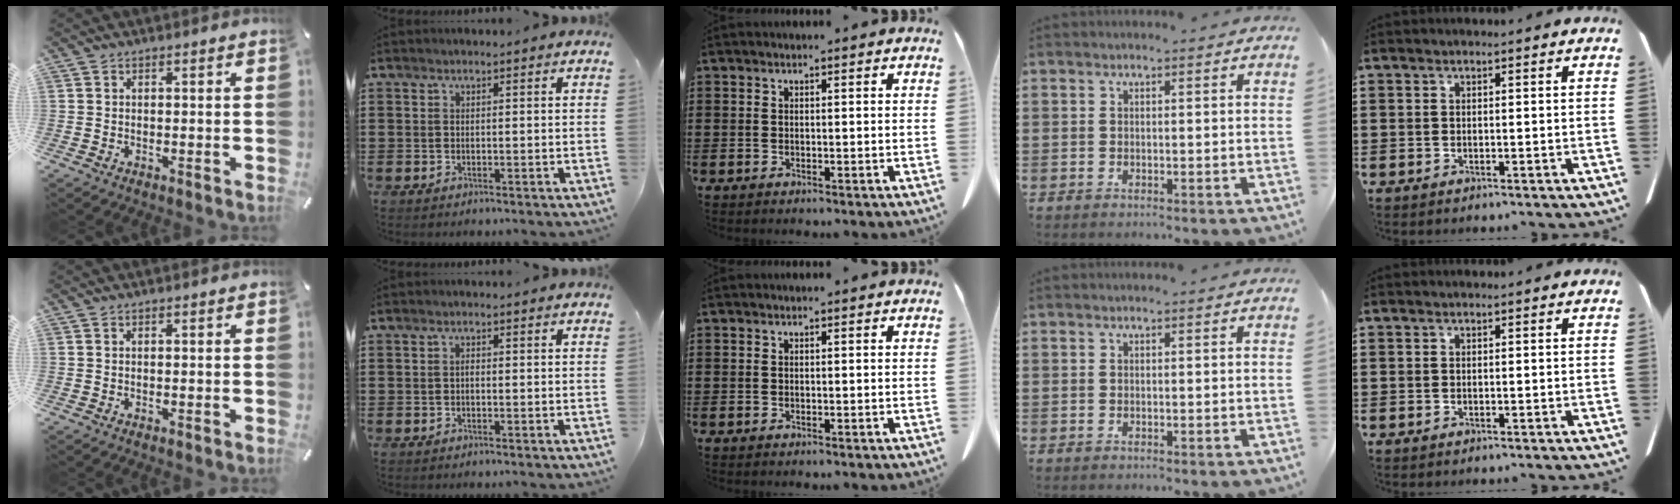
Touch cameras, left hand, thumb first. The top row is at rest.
{"index": {"total": 0.6, "force": [-0.3, 0.3, 0.5], "torque": [-0.012, -0.004, -0.004]}}